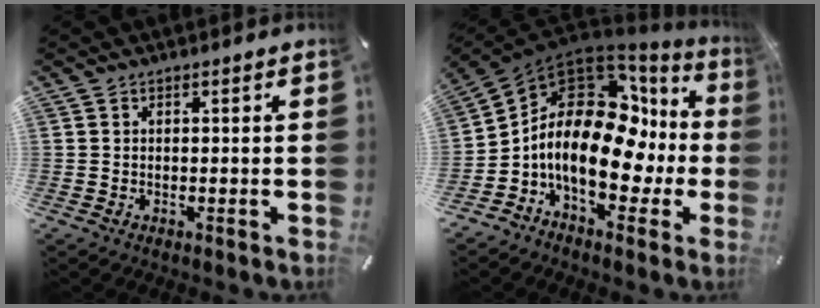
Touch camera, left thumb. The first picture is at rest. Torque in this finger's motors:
{"motor_torque": [1.70, 2.16, 2.77, 0.00, 0.37]}